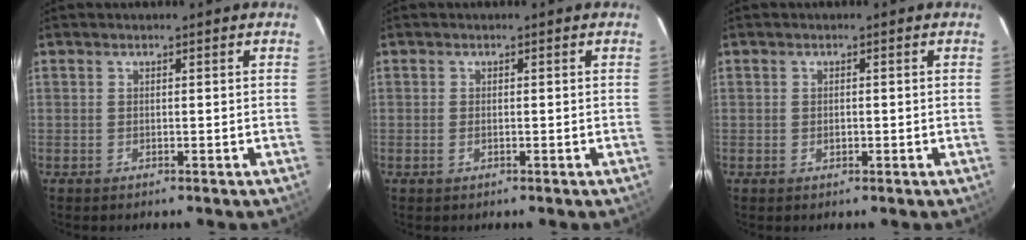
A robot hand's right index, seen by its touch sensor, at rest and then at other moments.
{"total": 0.9, "force": [-0.3, 0.6, 0.7], "torque": [-0.015, 0.000, -0.005]}
{"total": 0.9, "force": [-0.2, 0.8, 0.5], "torque": [-0.006, 0.002, -0.002]}